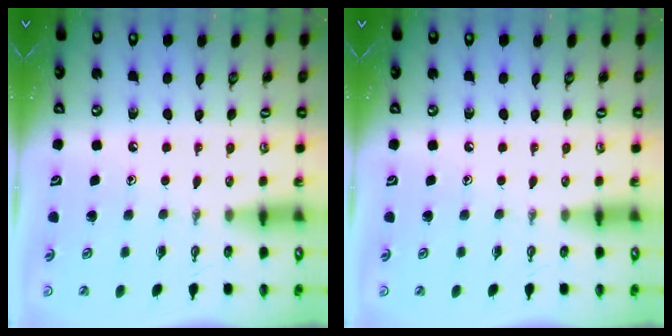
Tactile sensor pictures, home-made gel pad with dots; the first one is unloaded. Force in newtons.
{"total": 0.0}